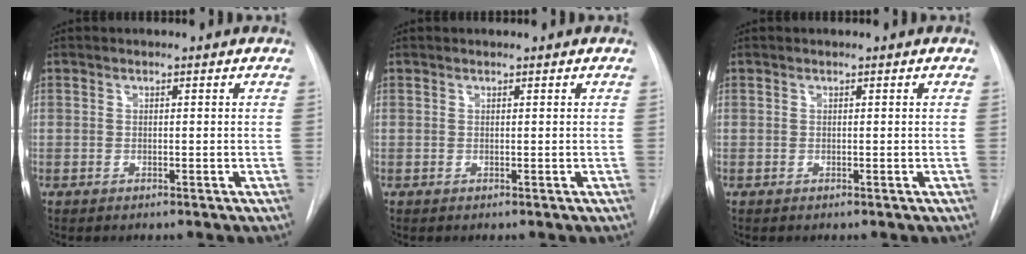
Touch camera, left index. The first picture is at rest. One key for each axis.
{"total": 0.0}
{"total": 0.0}